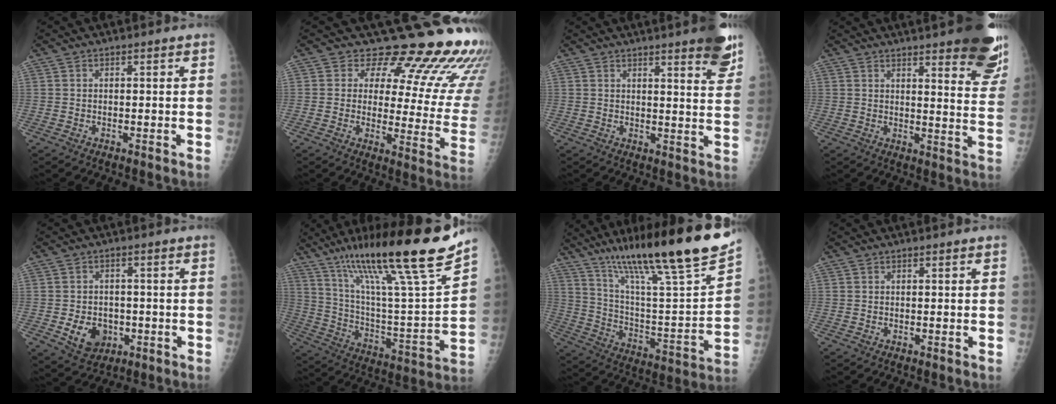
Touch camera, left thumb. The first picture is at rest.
{"total": 20.2, "force": [15.9, 7.7, 9.8], "torque": [-0.075, -0.117, 0.172]}
{"total": 9.2, "force": [6.3, 1.5, 6.5], "torque": [-0.062, -0.032, 0.069]}
{"total": 19.1, "force": [13.6, 4.4, 12.6], "torque": [-0.131, -0.072, 0.155]}
{"total": 7.0, "force": [-1.7, 5.7, 3.8], "torque": [-0.038, 0.003, -0.017]}
{"total": 28.2, "force": [19.0, 3.0, 20.7], "torque": [-0.321, -0.052, 0.323]}
{"total": 28.5, "force": [20.9, 3.2, 19.2], "torque": [-0.288, -0.075, 0.337]}
{"total": 0.0}